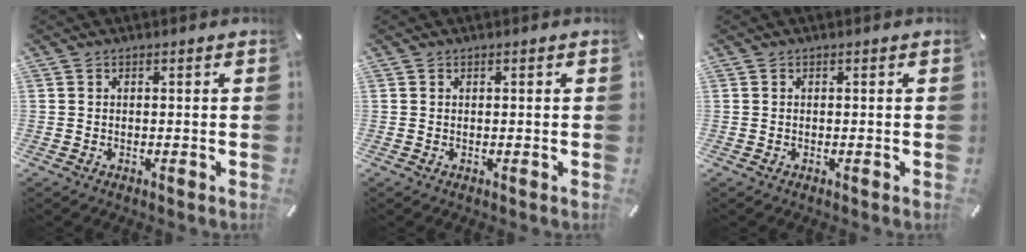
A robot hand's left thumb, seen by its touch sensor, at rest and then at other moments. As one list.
[{"total": 0.0}, {"total": 0.0}]